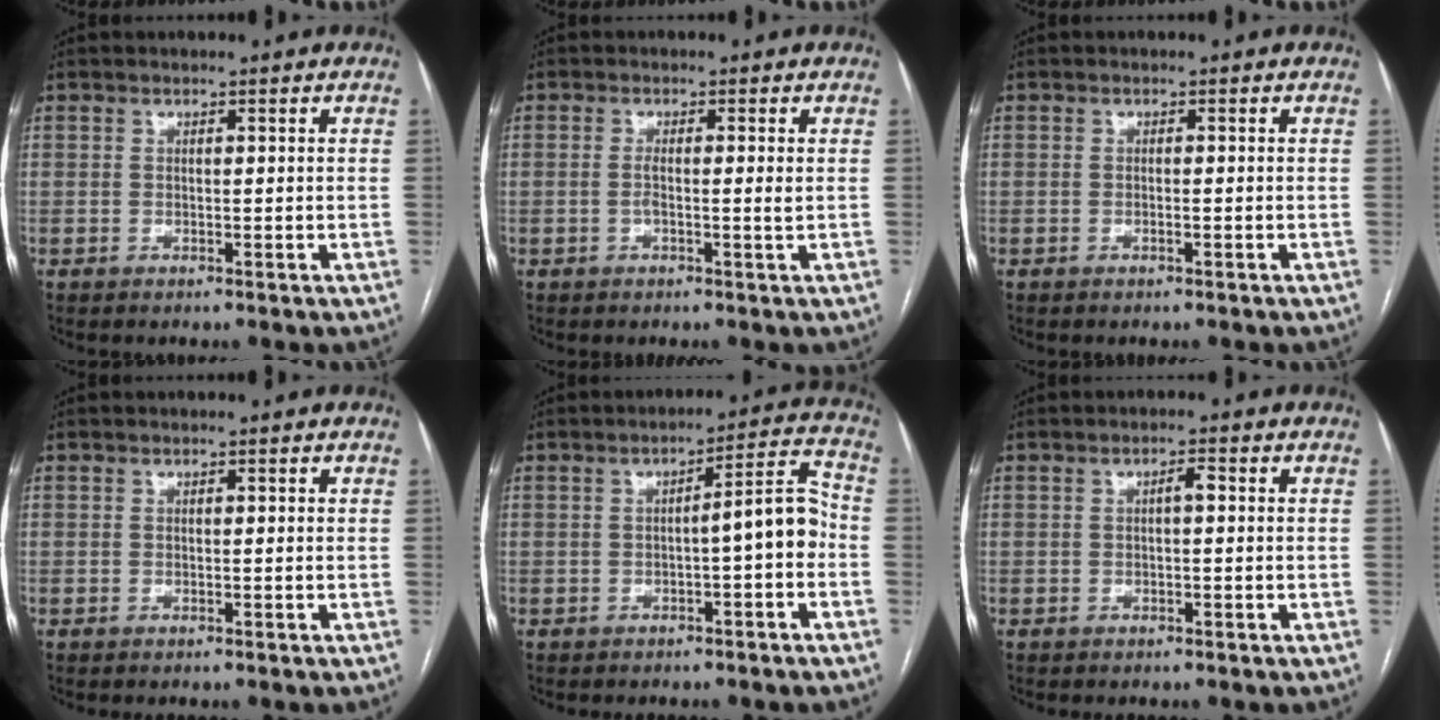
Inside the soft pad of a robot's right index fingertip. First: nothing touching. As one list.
[{"total": 2.3, "force": [-0.2, 0.0, 2.3], "torque": [-0.045, -0.001, -0.005]}, {"total": 0.5, "force": [-0.3, 0.0, 0.4], "torque": [-0.013, 0.000, -0.004]}, {"total": 0.0}, {"total": 6.6, "force": [-1.4, 1.0, 6.3], "torque": [-0.081, 0.027, -0.021]}, {"total": 1.5, "force": [0.1, 0.4, 1.5], "torque": [-0.023, 0.005, 0.002]}]